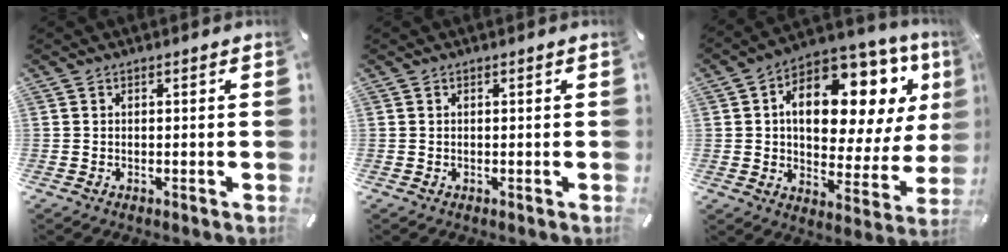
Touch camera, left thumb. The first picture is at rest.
{"total": 0.0}
{"total": 17.4, "force": [6.5, 10.5, 12.2], "torque": [-0.176, -0.049, 0.105]}